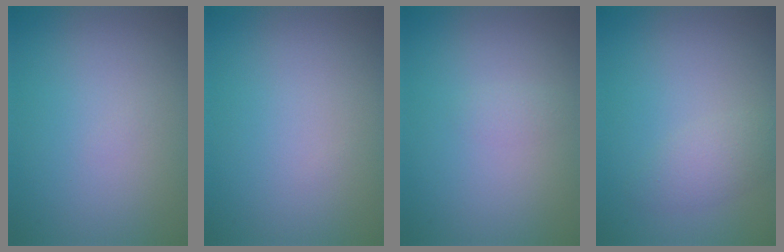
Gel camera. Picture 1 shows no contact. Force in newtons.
{"total": 0.0}
{"total": 0.7, "press": 0.7, "slide": 0.0}
{"total": 2.2, "press": 2.2, "slide": 0.1}